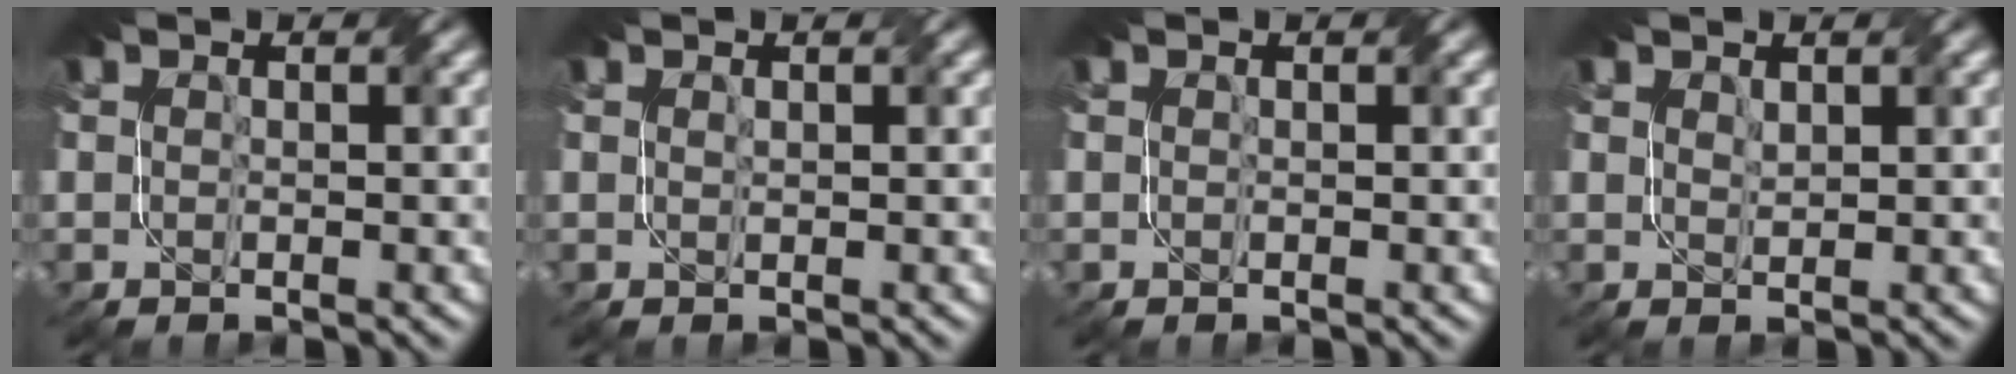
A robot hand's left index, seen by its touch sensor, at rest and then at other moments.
{"total": 0.0}
{"total": 0.7, "force": [-0.2, -0.6, -0.3], "torque": [0.006, 0.000, -0.007]}
{"total": 0.6, "force": [0.6, -0.1, 0.1], "torque": [-0.007, -0.002, 0.014]}